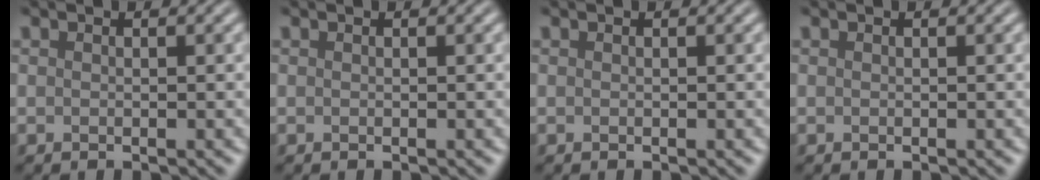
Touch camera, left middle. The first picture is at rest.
{"total": 0.0}
{"total": 0.0}
{"total": 0.0}